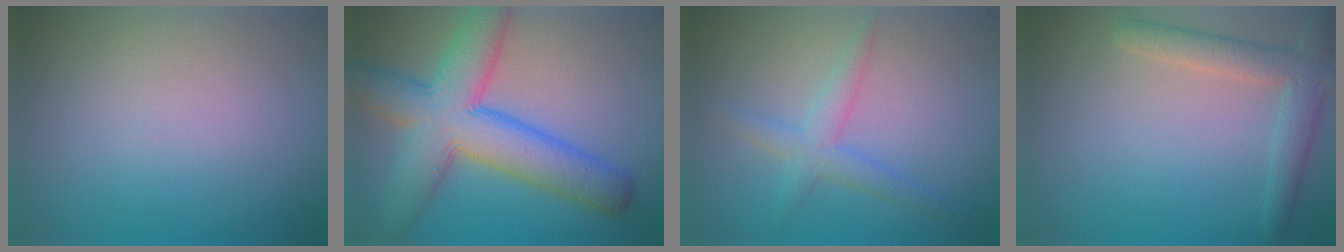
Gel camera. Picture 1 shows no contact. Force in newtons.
{"total": 9.9, "press": 9.9, "slide": 0.4}
{"total": 2.7, "press": 2.7, "slide": 0.0}
{"total": 3.4, "press": 3.4, "slide": 0.4}